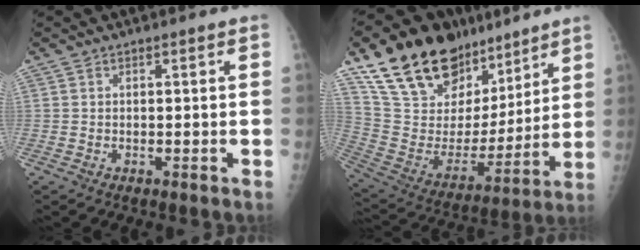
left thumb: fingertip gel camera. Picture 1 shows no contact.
{"total": 27.2, "force": [18.8, 13.9, 13.9], "torque": [-0.206, -0.048, 0.330]}